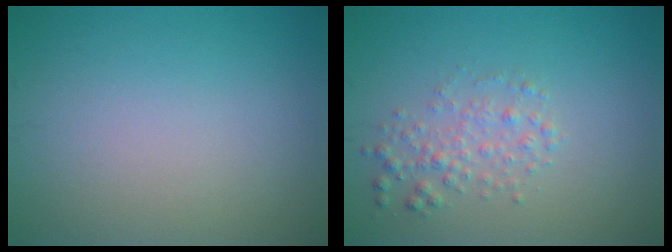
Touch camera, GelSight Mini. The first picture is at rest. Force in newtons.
{"total": 2.1, "press": 2.1, "slide": 0.0}